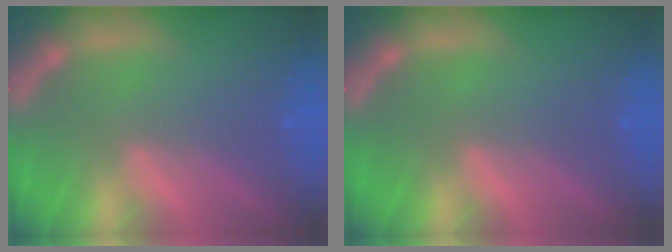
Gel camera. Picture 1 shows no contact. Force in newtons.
{"total": 0.0}